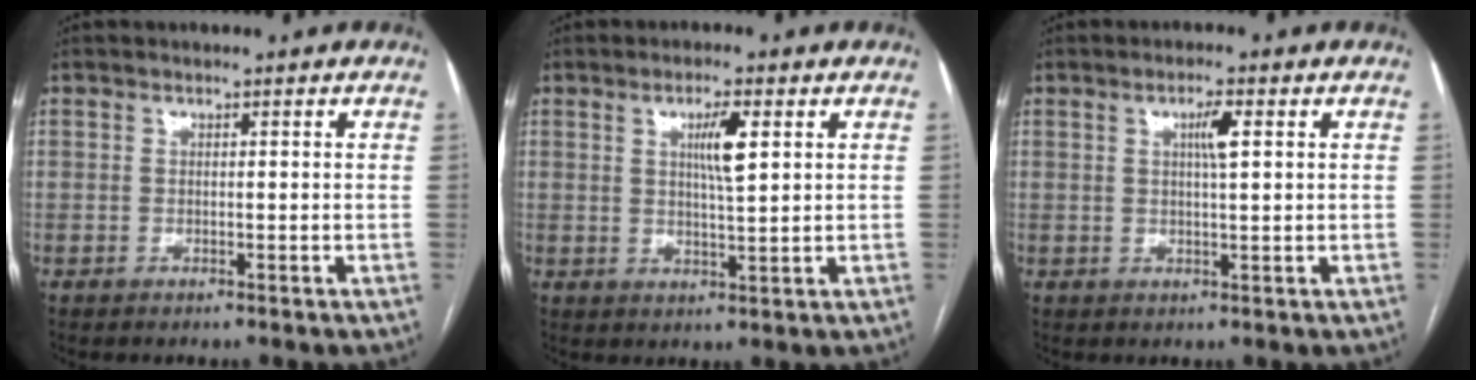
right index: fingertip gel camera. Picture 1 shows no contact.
{"total": 4.8, "force": [1.6, 0.4, 4.5], "torque": [-0.079, -0.001, 0.029]}
{"total": 3.1, "force": [1.0, 0.2, 3.0], "torque": [-0.051, 0.002, 0.016]}